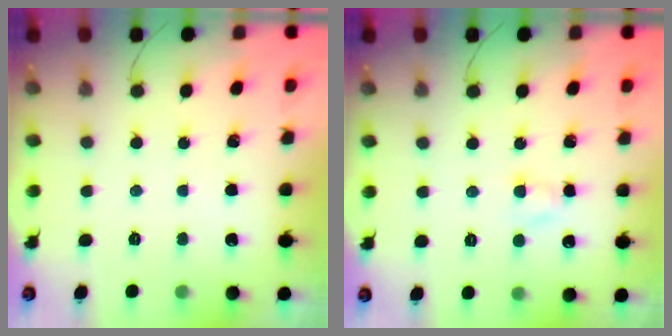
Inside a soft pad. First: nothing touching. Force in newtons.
{"total": 2.8, "press": 2.6, "slide": 1.0}